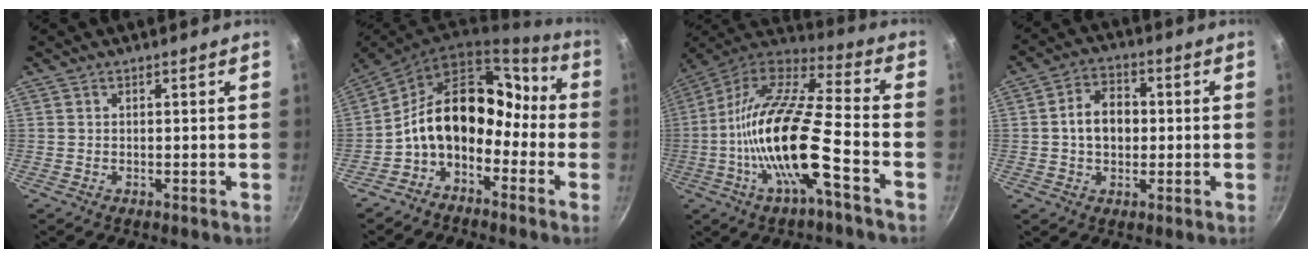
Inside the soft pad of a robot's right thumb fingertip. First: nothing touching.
{"total": 15.9, "force": [-4.3, 11.4, 10.3], "torque": [-0.124, 0.087, -0.100]}
{"total": 21.5, "force": [-6.5, 5.8, 19.6], "torque": [-0.360, 0.041, -0.138]}
{"total": 8.3, "force": [0.1, 6.0, 5.7], "torque": [-0.072, 0.017, -0.006]}